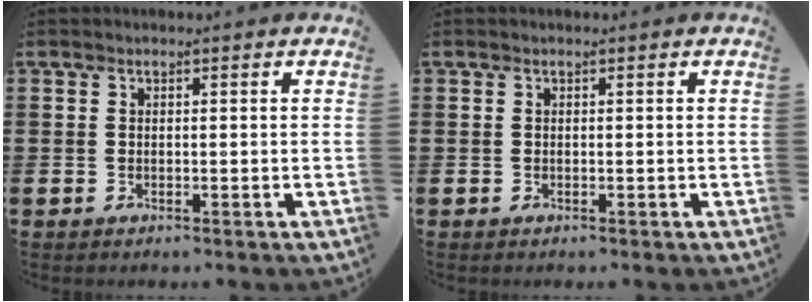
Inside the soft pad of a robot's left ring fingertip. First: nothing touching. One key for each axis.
{"total": 0.0}